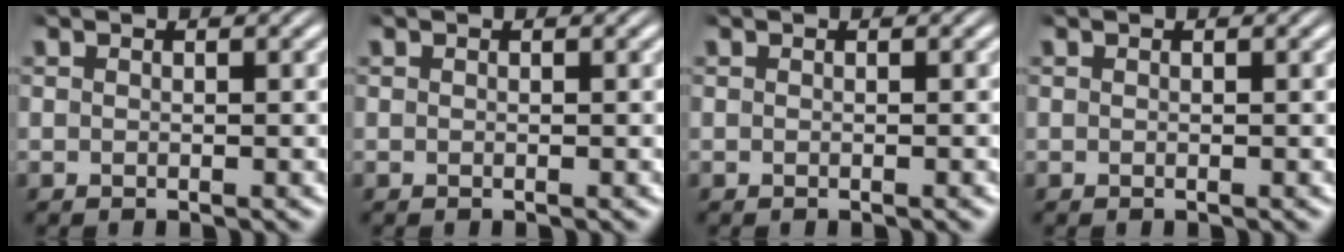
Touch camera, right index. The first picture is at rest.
{"total": 0.0}
{"total": 0.0}
{"total": 0.0}